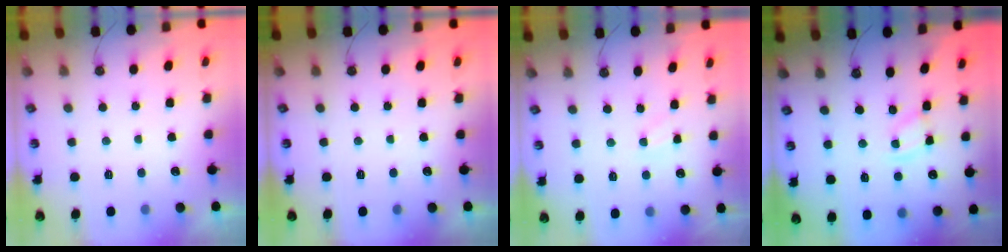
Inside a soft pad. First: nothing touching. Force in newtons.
{"total": 0.0}
{"total": 1.6, "press": 1.6, "slide": 0.2}
{"total": 2.1, "press": 2.1, "slide": 0.3}